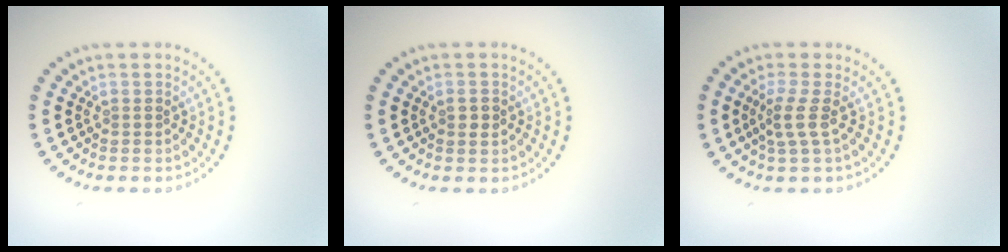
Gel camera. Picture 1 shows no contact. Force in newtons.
{"total": 1.0, "press": 1.0, "slide": 0.2}
{"total": 2.1, "press": 1.5, "slide": 1.5}